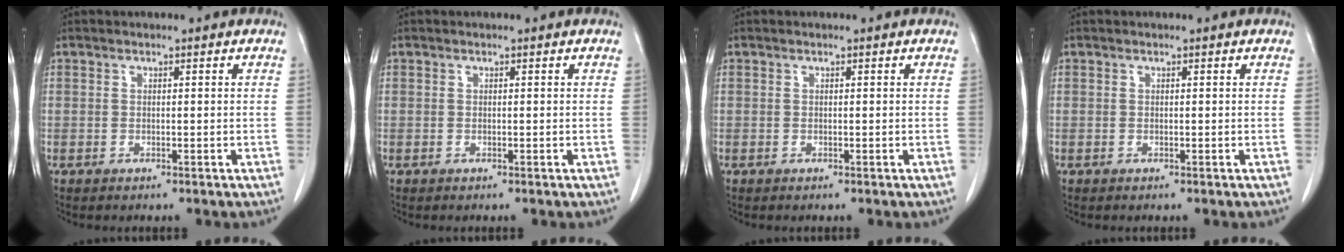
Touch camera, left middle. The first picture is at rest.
{"total": 0.0}
{"total": 0.0}
{"total": 0.0}